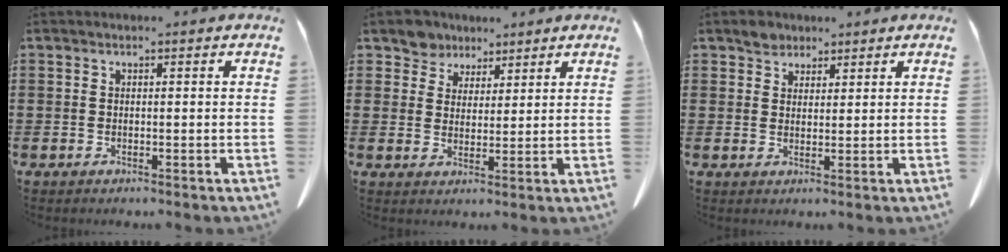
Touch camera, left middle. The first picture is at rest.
{"total": 4.4, "force": [3.5, 2.7, 0.1], "torque": [-0.025, -0.001, 0.066]}
{"total": 2.8, "force": [2.3, 1.6, 0.4], "torque": [-0.010, 0.003, 0.044]}